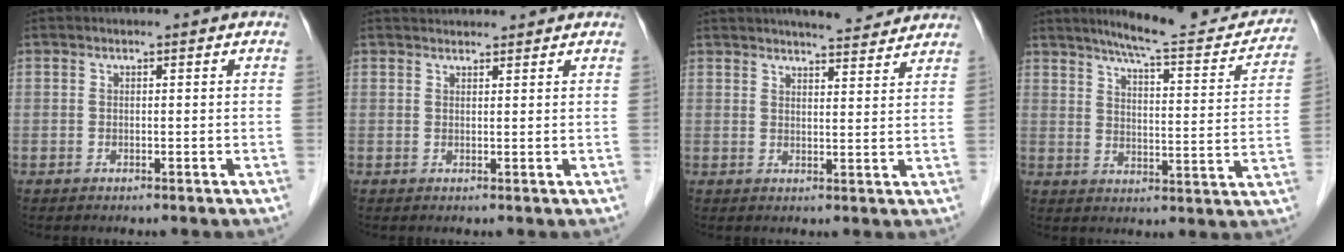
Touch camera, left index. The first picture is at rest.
{"total": 3.7, "force": [3.6, 0.7, 0.5], "torque": [-0.010, 0.034, 0.053]}
{"total": 7.7, "force": [7.2, 0.8, 2.7], "torque": [-0.043, 0.004, 0.090]}
{"total": 15.8, "force": [14.4, 1.9, 6.2], "torque": [-0.081, -0.022, 0.183]}